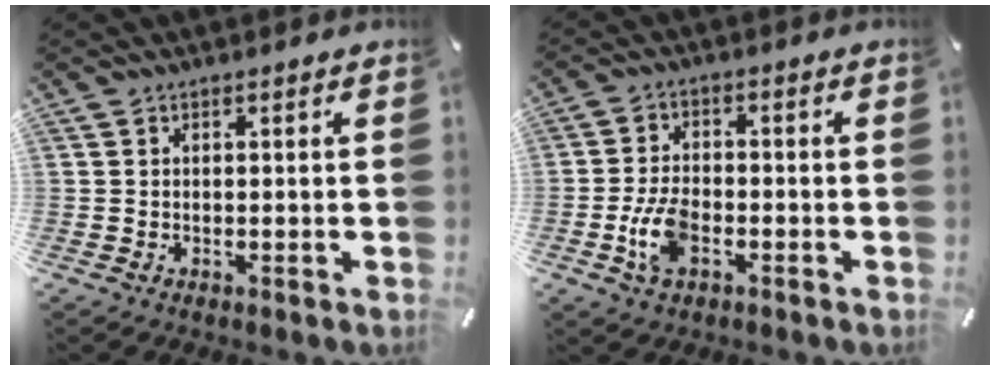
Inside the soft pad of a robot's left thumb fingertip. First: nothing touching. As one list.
[{"total": 8.0, "force": [-2.7, 4.6, 6.0], "torque": [-0.133, 0.005, -0.051]}]